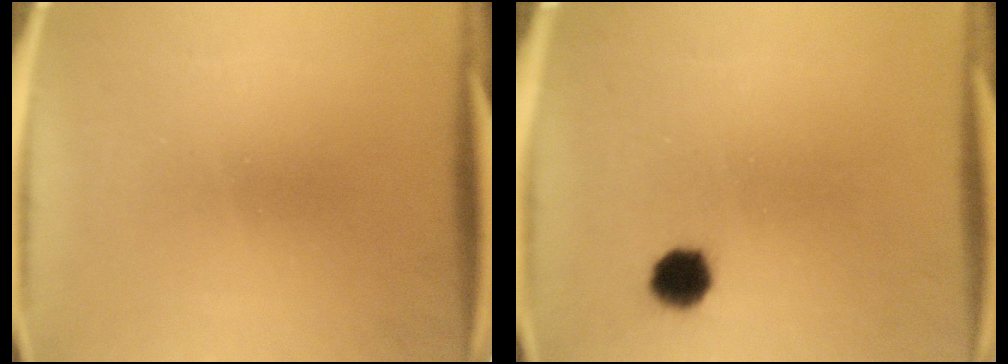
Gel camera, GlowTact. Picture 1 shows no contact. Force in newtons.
{"total": 4.6}